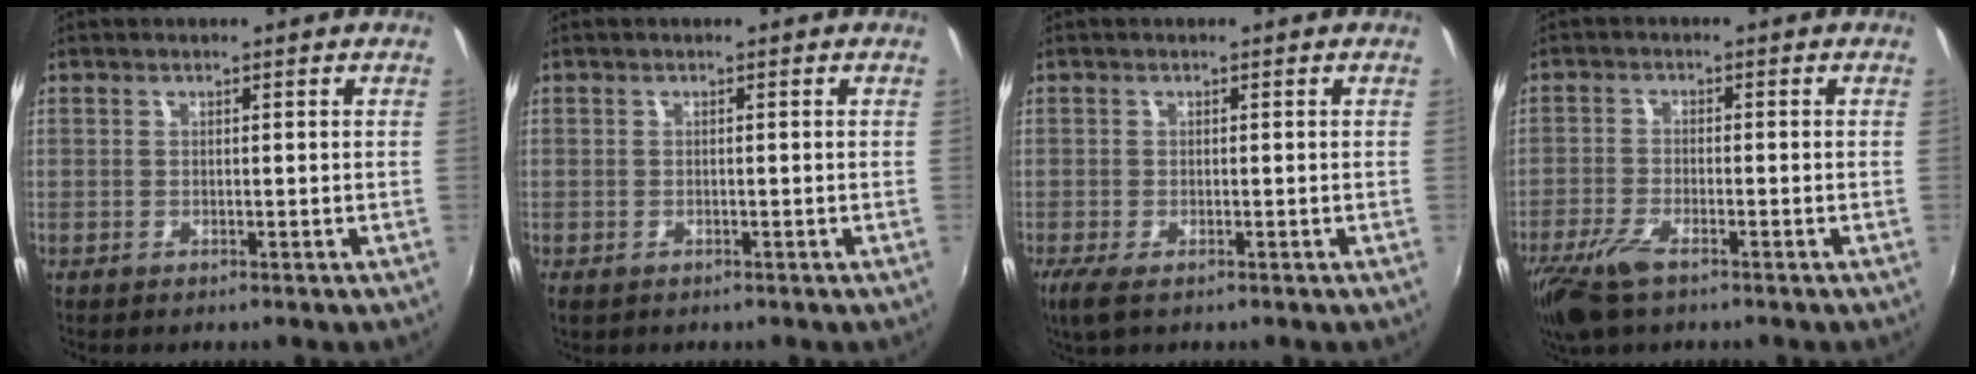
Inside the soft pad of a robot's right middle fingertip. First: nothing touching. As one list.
[{"total": 1.2, "force": [-0.9, 0.7, 0.6], "torque": [-0.014, -0.004, -0.013]}, {"total": 3.5, "force": [-2.2, 1.1, 2.6], "torque": [-0.055, -0.013, -0.037]}, {"total": 7.8, "force": [-5.4, 2.4, 5.2], "torque": [-0.128, -0.024, -0.109]}]